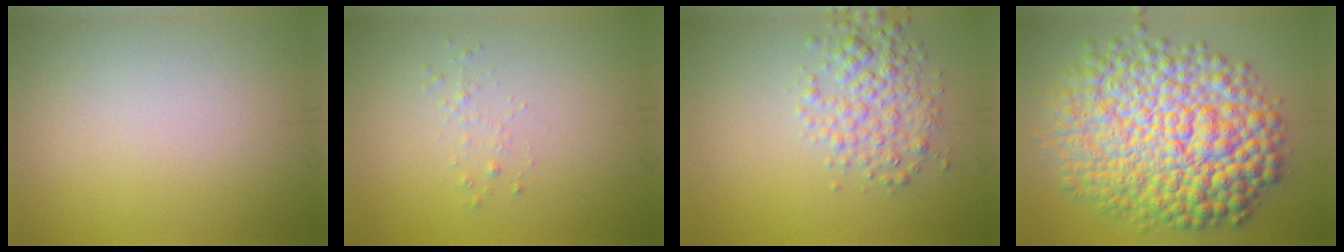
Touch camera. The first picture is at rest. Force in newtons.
{"total": 0.8, "press": 0.8, "slide": 0.0}
{"total": 3.5, "press": 3.5, "slide": 0.1}
{"total": 14.3, "press": 14.3, "slide": 0.1}